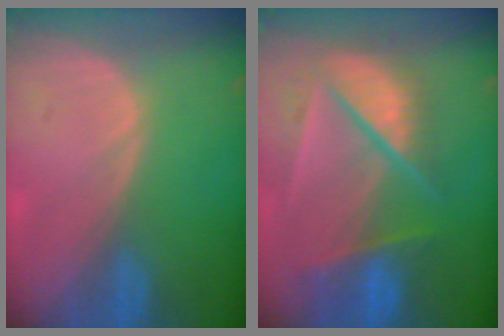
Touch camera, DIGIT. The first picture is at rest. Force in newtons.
{"total": 9.9, "press": 8.5, "slide": 5.1}